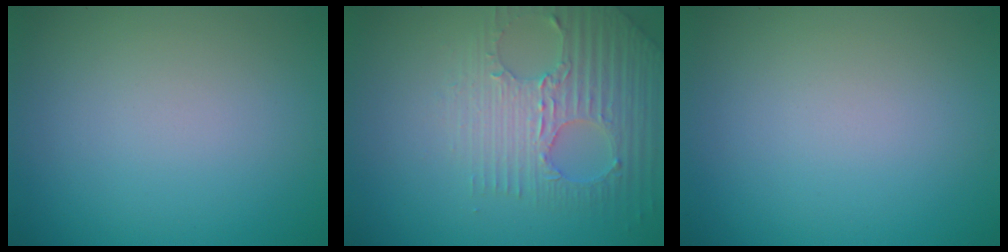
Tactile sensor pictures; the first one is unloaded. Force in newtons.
{"total": 3.5, "press": 3.5, "slide": 0.6}
{"total": 0.0}